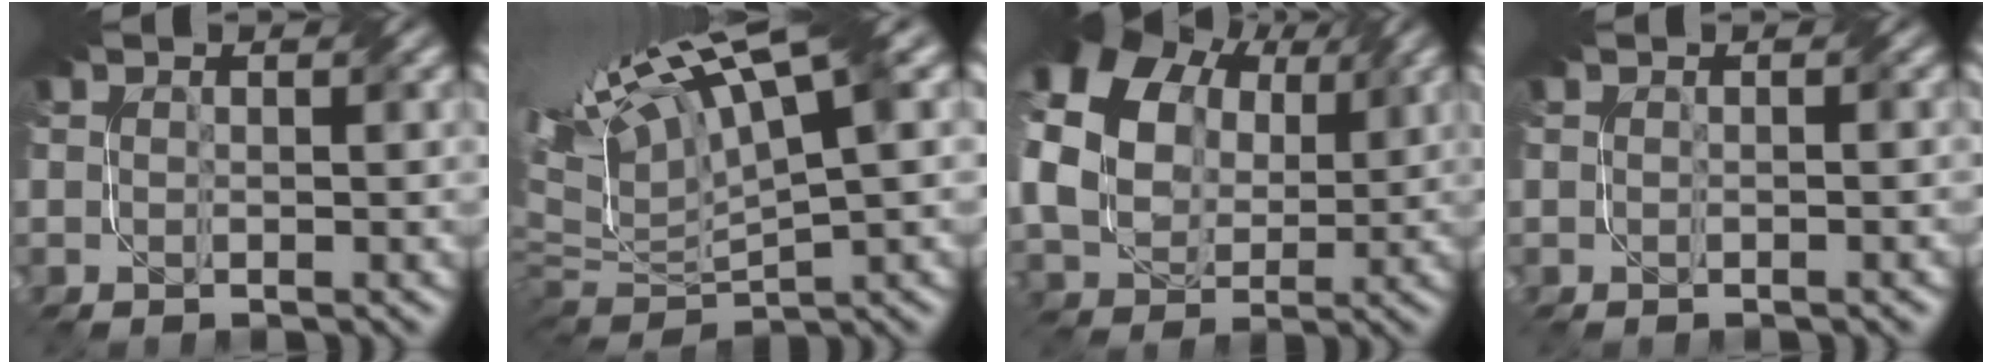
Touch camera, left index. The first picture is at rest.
{"total": 12.7, "force": [6.0, 3.6, 10.6], "torque": [-0.235, 0.032, 0.114]}
{"total": 14.6, "force": [4.6, 11.1, 8.3], "torque": [-0.207, 0.035, 0.095]}
{"total": 0.6, "force": [-0.3, 0.0, 0.5], "torque": [-0.008, -0.002, -0.009]}